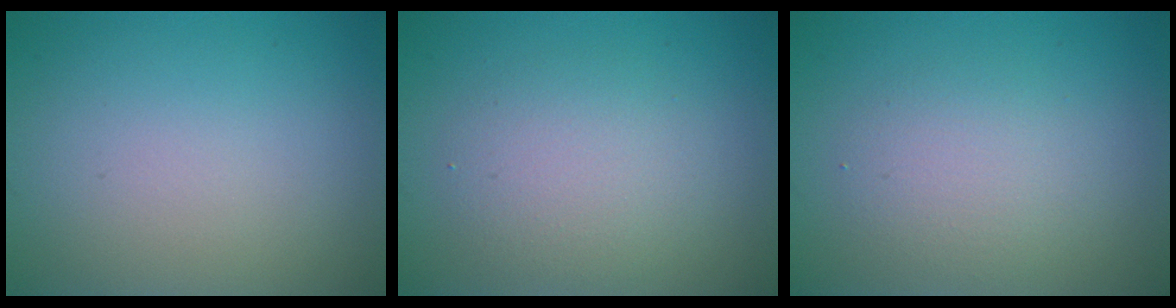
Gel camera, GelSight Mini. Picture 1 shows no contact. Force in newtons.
{"total": 3.4, "press": 3.4, "slide": 0.2}
{"total": 2.6, "press": 2.6, "slide": 0.2}